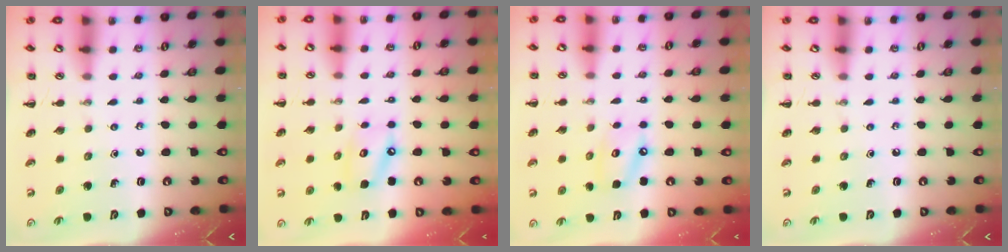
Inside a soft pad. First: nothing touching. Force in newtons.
{"total": 8.0, "press": 7.9, "slide": 1.1}
{"total": 6.9, "press": 6.8, "slide": 0.7}
{"total": 0.0}